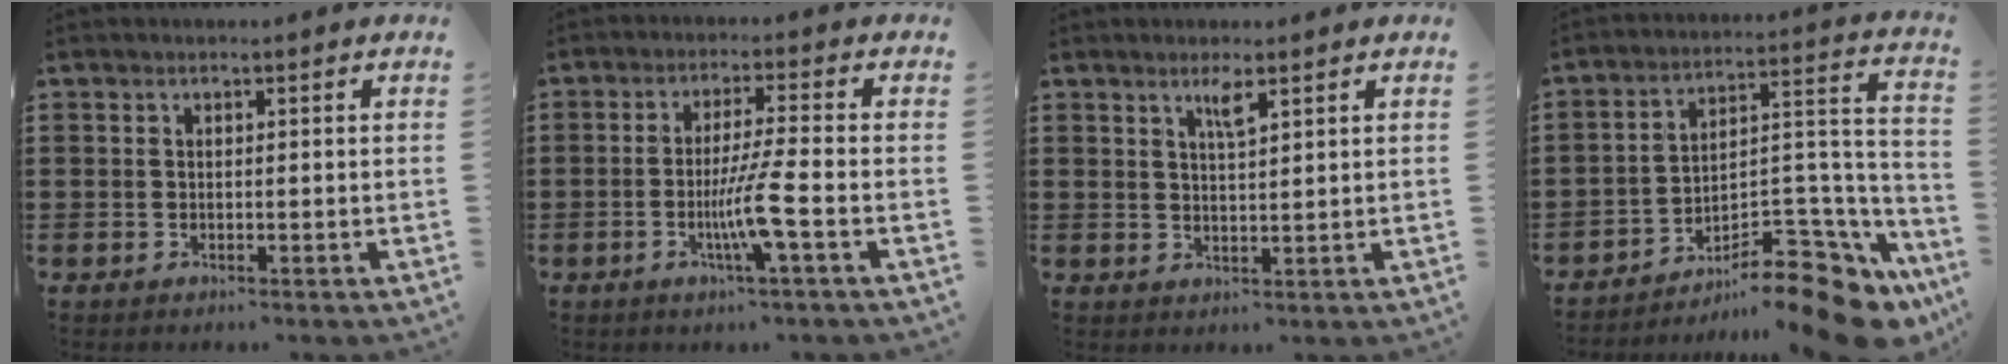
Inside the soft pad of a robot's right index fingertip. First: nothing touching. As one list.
[{"total": 6.8, "force": [-2.3, -0.4, 6.4], "torque": [-0.120, -0.016, -0.045]}, {"total": 2.5, "force": [1.6, 0.3, 1.9], "torque": [-0.033, -0.002, 0.024]}, {"total": 12.4, "force": [-9.5, 3.8, 7.0], "torque": [-0.074, 0.028, -0.171]}]